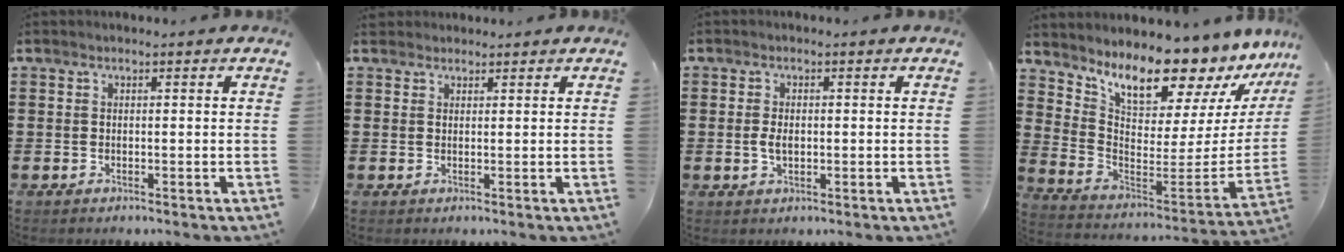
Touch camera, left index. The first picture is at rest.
{"total": 1.5, "force": [1.3, 0.7, 0.1], "torque": [-0.006, 0.005, 0.026]}
{"total": 2.5, "force": [-0.1, 1.3, 2.1], "torque": [-0.049, 0.001, -0.006]}
{"total": 10.9, "force": [9.6, 3.1, 4.1], "torque": [-0.091, -0.088, 0.162]}